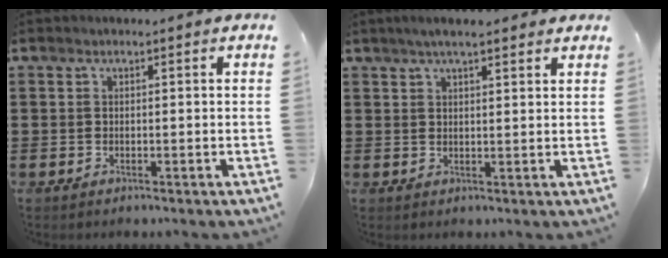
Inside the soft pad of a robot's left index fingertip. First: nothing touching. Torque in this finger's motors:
{"motor_torque": [1.55, -0.59, 0.18, 0.10]}